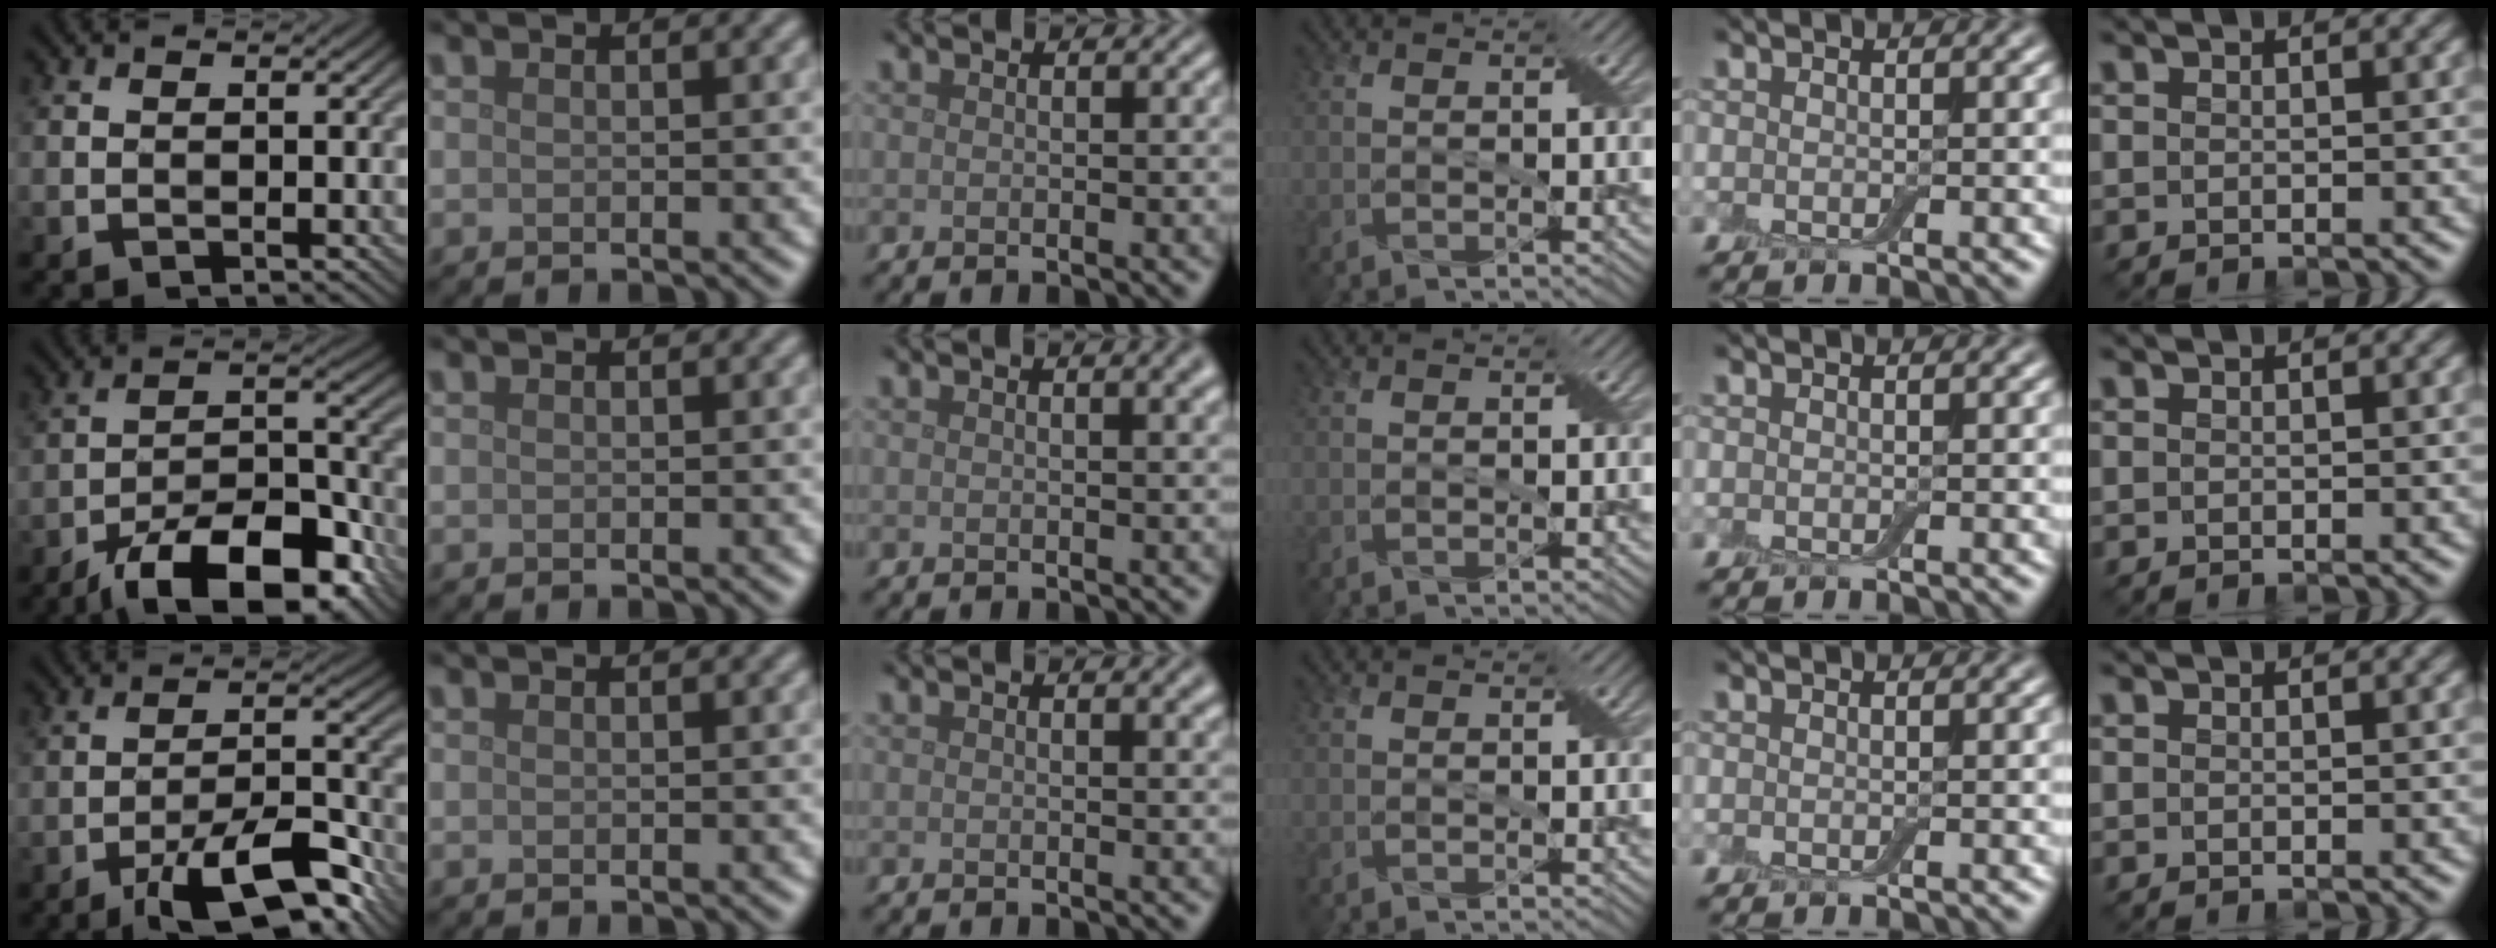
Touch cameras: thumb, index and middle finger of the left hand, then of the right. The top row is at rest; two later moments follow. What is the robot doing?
{"motion": "close", "object": "airpods case & airpods"}